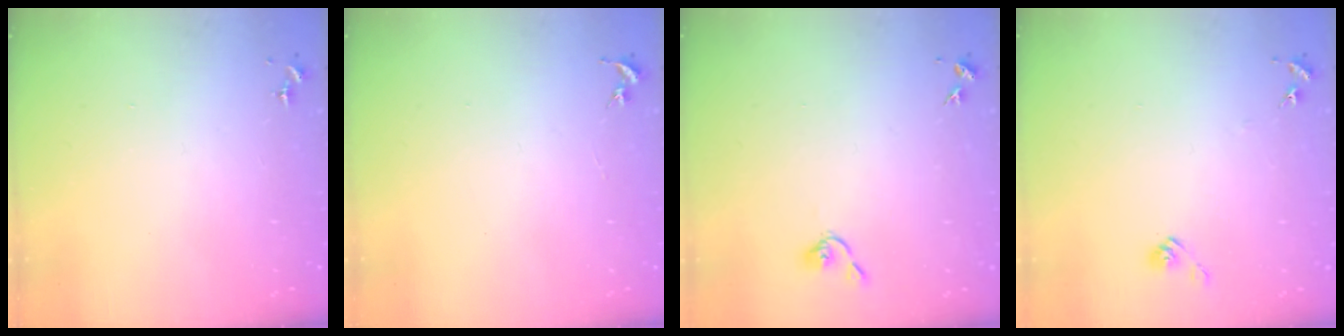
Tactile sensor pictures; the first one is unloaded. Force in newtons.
{"total": 0.0}
{"total": 3.7, "press": 3.6, "slide": 0.6}
{"total": 6.2, "press": 6.2, "slide": 0.5}